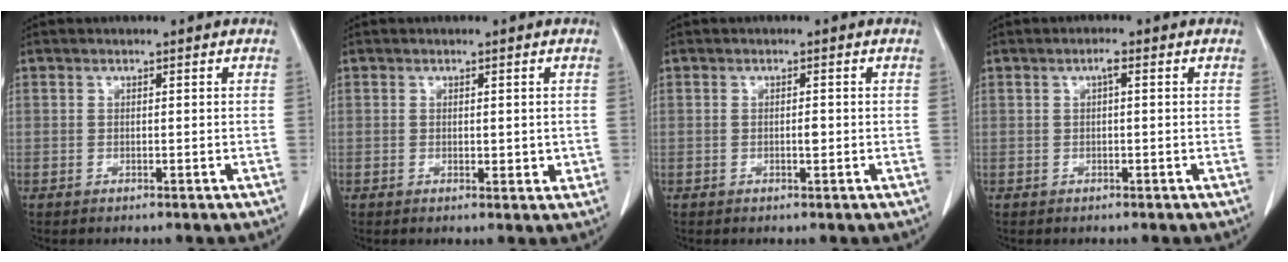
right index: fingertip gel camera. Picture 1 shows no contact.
{"total": 2.2, "force": [0.0, 1.1, 1.9], "torque": [-0.023, -0.005, 0.004]}
{"total": 1.0, "force": [-0.2, 0.3, 1.0], "torque": [-0.017, 0.000, -0.003]}
{"total": 1.3, "force": [0.4, 0.2, 1.2], "torque": [-0.021, 0.006, 0.004]}